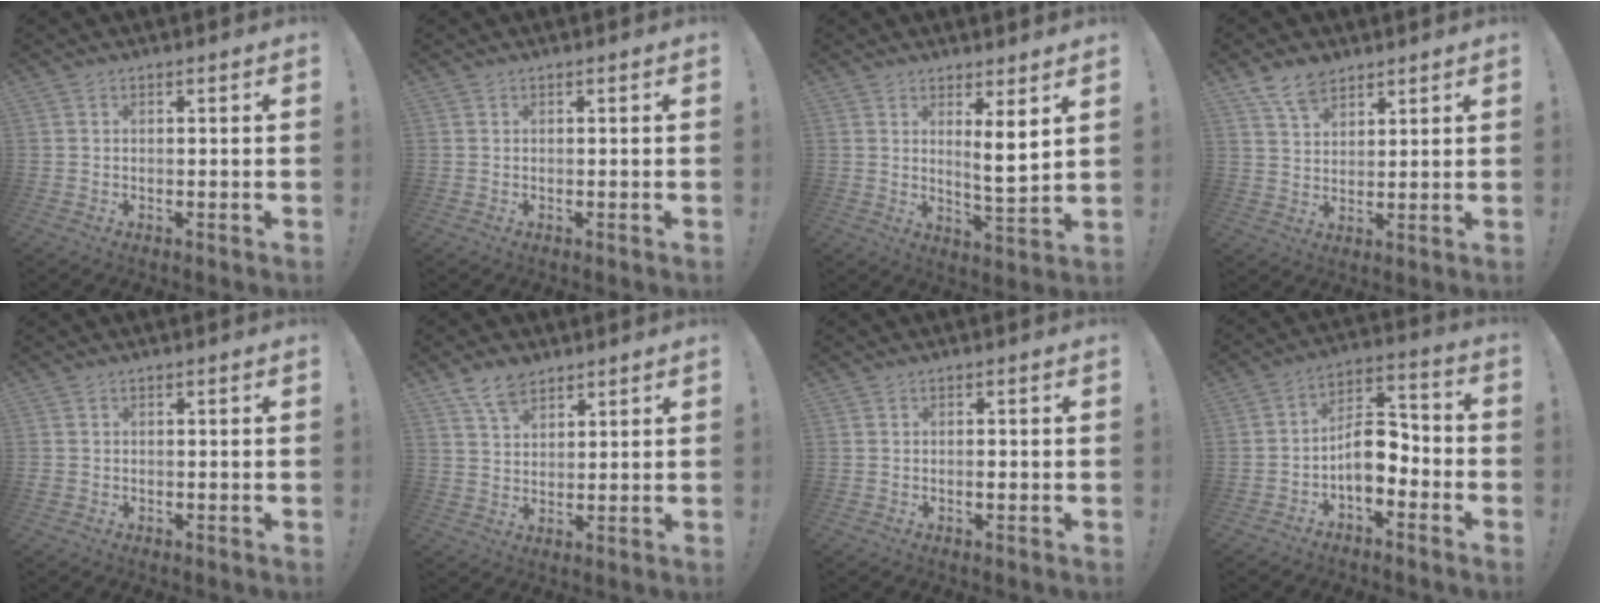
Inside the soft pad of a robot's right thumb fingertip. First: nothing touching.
{"total": 0.0}
{"total": 6.4, "force": [3.0, 0.5, 5.6], "torque": [-0.075, -0.032, 0.046]}
{"total": 7.8, "force": [5.8, 4.0, 3.2], "torque": [-0.058, -0.029, 0.111]}
{"total": 1.0, "force": [-0.3, 0.9, 0.3], "torque": [-0.004, 0.002, -0.006]}
{"total": 7.2, "force": [5.2, 3.7, 3.3], "torque": [-0.064, -0.020, 0.099]}
{"total": 1.0, "force": [-0.6, 0.5, 0.7], "torque": [-0.007, 0.001, -0.011]}
{"total": 11.0, "force": [-3.8, 6.5, 8.0], "torque": [-0.138, 0.023, -0.068]}